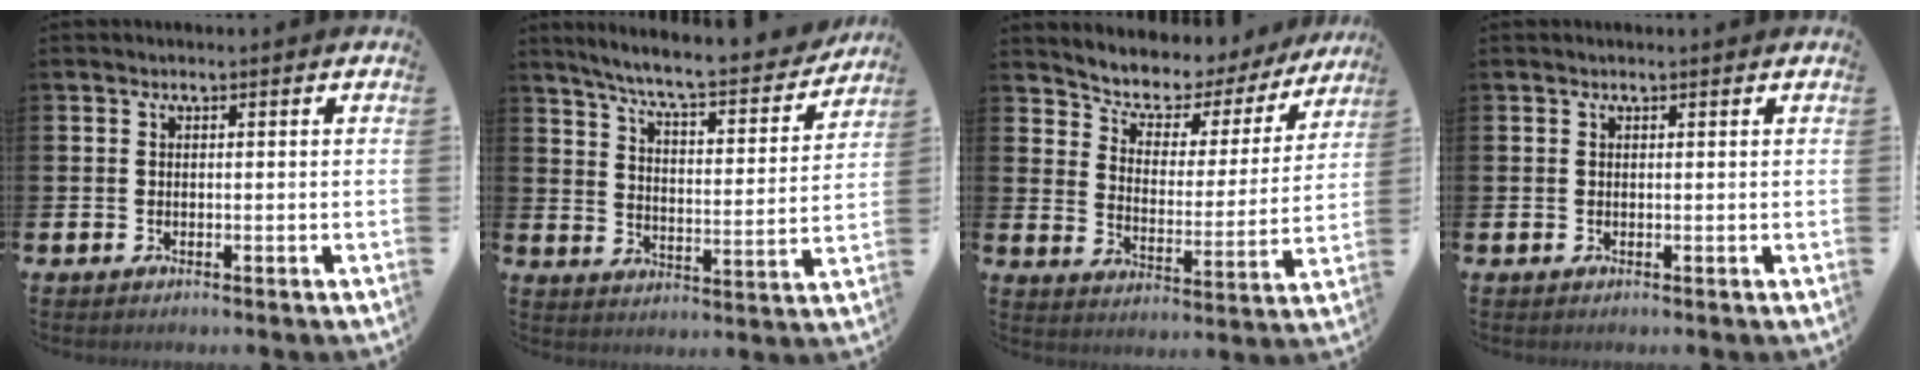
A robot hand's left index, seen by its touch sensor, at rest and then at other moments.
{"total": 7.8, "force": [7.2, 0.6, 3.0], "torque": [-0.080, -0.057, 0.118]}
{"total": 6.3, "force": [5.6, 2.6, 1.2], "torque": [-0.060, -0.042, 0.091]}
{"total": 0.0}